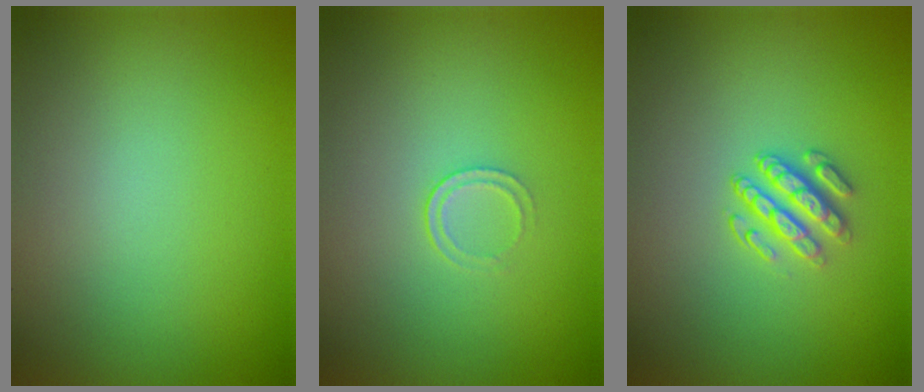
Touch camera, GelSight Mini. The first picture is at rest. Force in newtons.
{"total": 1.0, "press": 0.5, "slide": 0.9}
{"total": 2.9, "press": 2.5, "slide": 1.4}